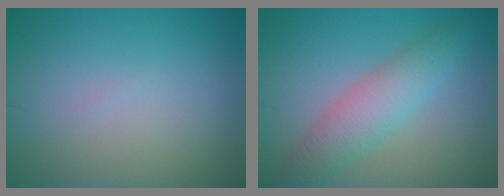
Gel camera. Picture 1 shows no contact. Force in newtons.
{"total": 4.3, "press": 4.2, "slide": 0.1}